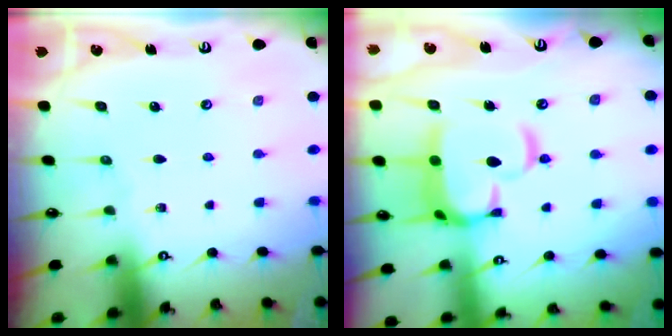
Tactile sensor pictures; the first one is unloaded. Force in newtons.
{"total": 11.0, "press": 10.9, "slide": 1.3}